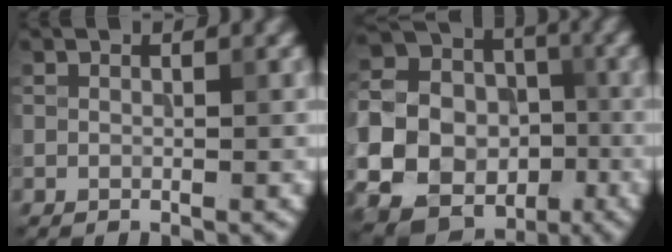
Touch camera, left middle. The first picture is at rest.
{"total": 16.2, "force": [-4.2, 14.5, 5.8], "torque": [-0.166, -0.023, -0.084]}